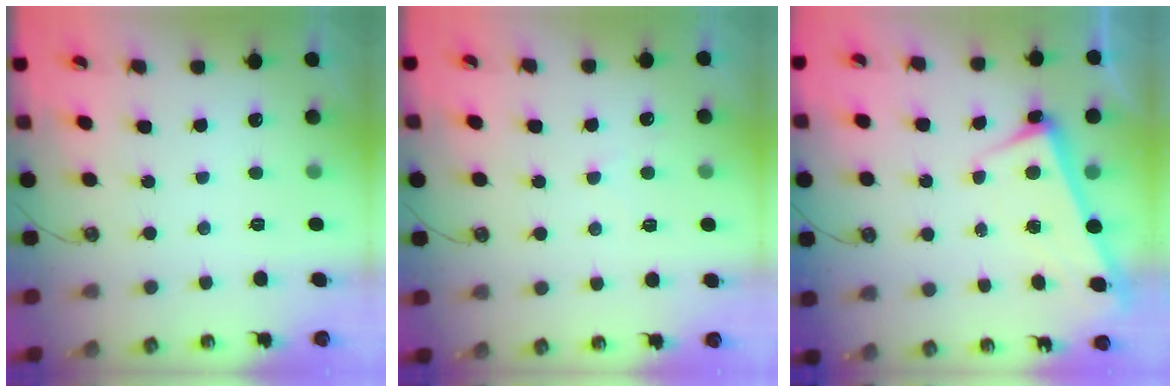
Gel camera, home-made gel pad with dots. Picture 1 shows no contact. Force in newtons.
{"total": 5.9, "press": 5.9, "slide": 0.4}
{"total": 2.6, "press": 2.5, "slide": 0.6}